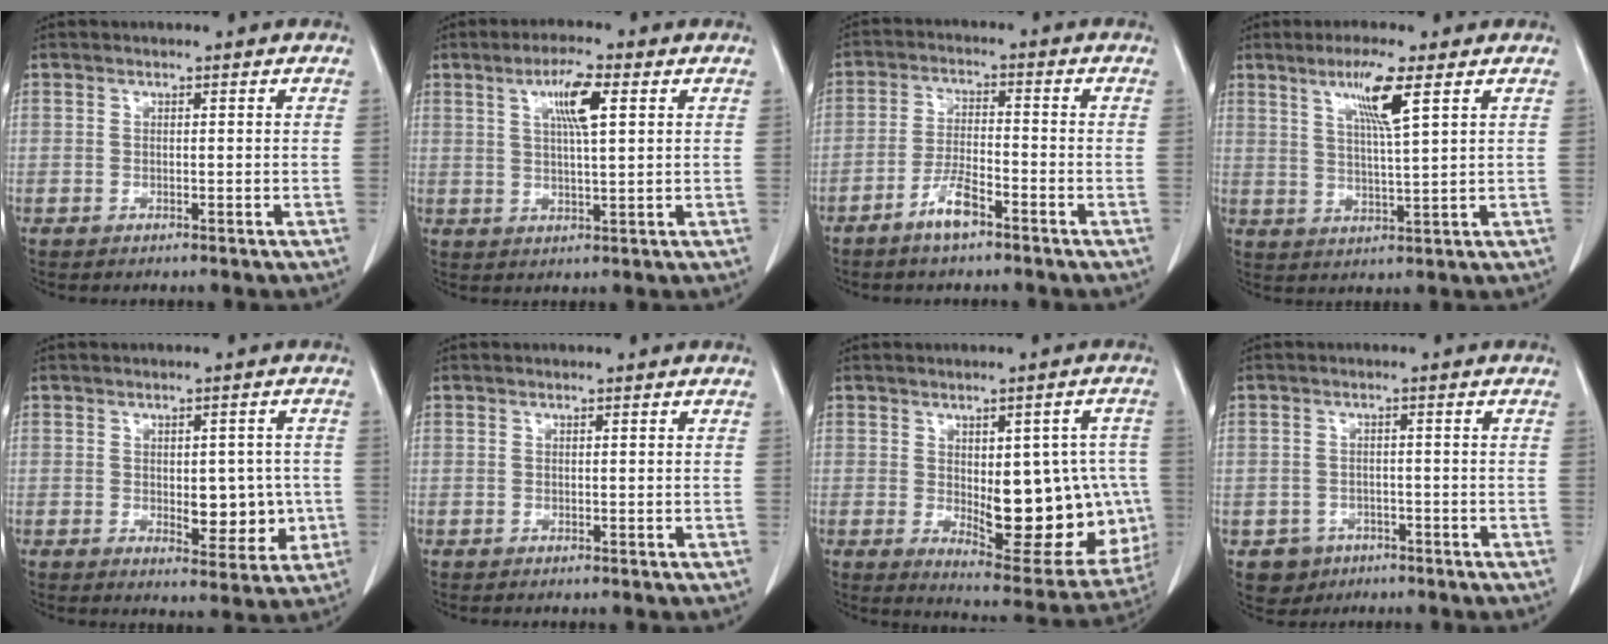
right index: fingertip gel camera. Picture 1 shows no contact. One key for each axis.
{"total": 6.3, "fx": 2.4, "fy": 0.7, "fz": 5.8, "tx": -0.105, "ty": 0.003, "tz": 0.041}
{"total": 5.3, "fx": -3.6, "fy": 1.0, "fz": 3.7, "tx": -0.075, "ty": 0.000, "tz": -0.066}
{"total": 7.1, "fx": 3.5, "fy": -0.4, "fz": 6.2, "tx": -0.114, "ty": -0.004, "tz": 0.065}
{"total": 7.2, "fx": -0.7, "fy": 3.8, "fz": 6.1, "tx": -0.063, "ty": 0.003, "tz": 0.002}
{"total": 0.0}
{"total": 17.7, "fx": -1.2, "fy": 7.1, "fz": 16.2, "tx": -0.183, "ty": 0.007, "tz": 0.013}
{"total": 3.8, "fx": -2.0, "fy": 3.3, "fz": 0.1, "tx": 0.004, "ty": 0.012, "tz": -0.023}